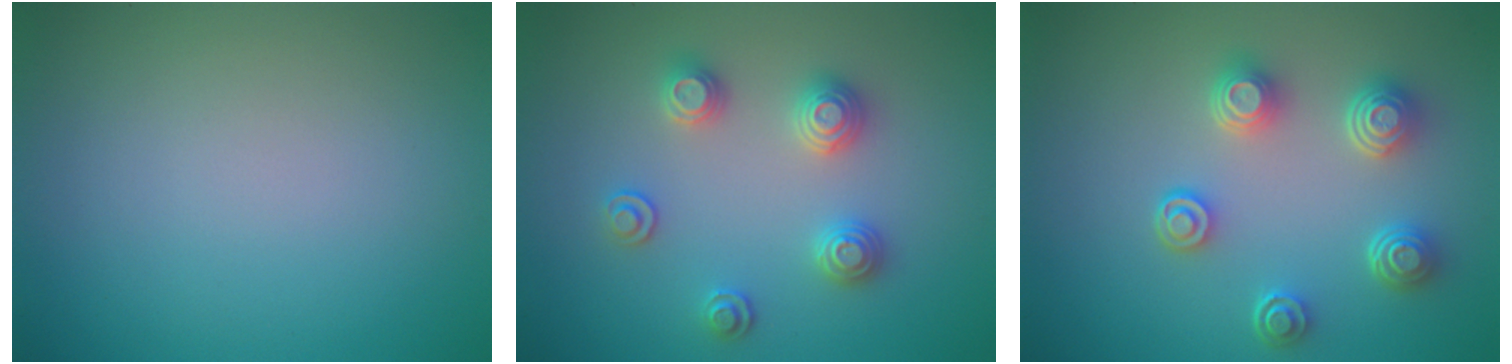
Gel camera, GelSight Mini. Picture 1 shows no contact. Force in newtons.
{"total": 2.9, "press": 2.8, "slide": 0.8}
{"total": 4.4, "press": 3.6, "slide": 2.4}